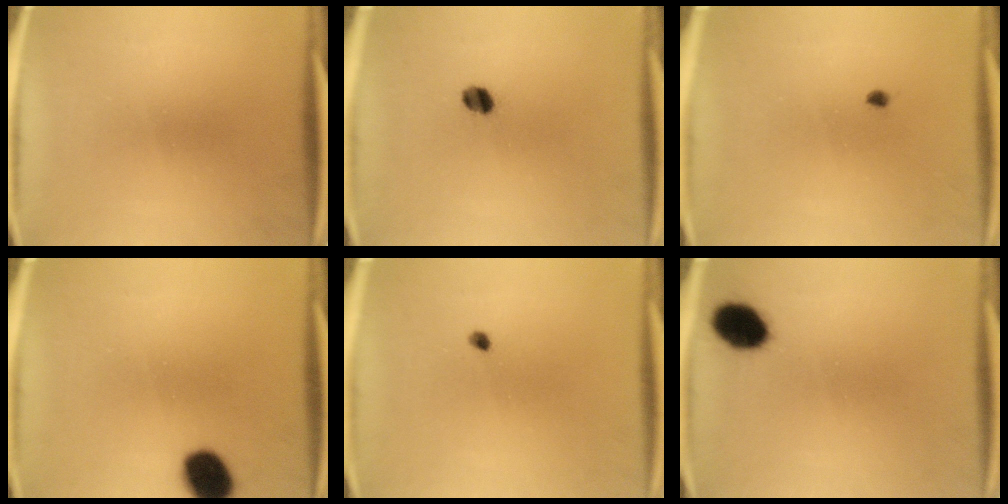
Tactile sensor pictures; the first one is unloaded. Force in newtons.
{"total": 3.2}
{"total": 0.7}
{"total": 9.1}
{"total": 0.9}
{"total": 7.5}